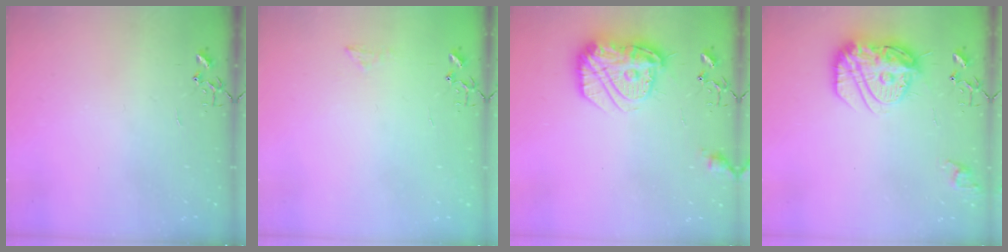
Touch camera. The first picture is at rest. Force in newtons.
{"total": 5.9, "press": 5.9, "slide": 0.8}
{"total": 17.4, "press": 17.4, "slide": 1.3}
{"total": 16.5, "press": 16.5, "slide": 1.6}